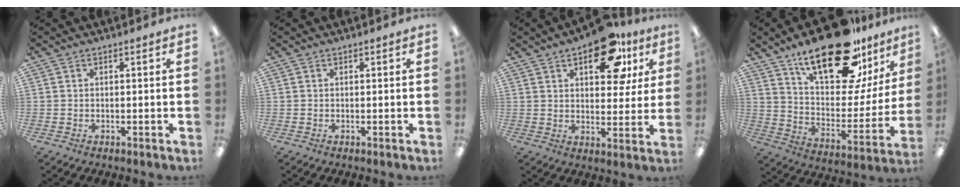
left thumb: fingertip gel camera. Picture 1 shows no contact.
{"total": 0.0}
{"total": 15.6, "force": [9.0, 7.9, 10.0], "torque": [-0.127, -0.032, 0.148]}
{"total": 26.7, "force": [18.0, 11.0, 16.4], "torque": [-0.245, -0.110, 0.304]}